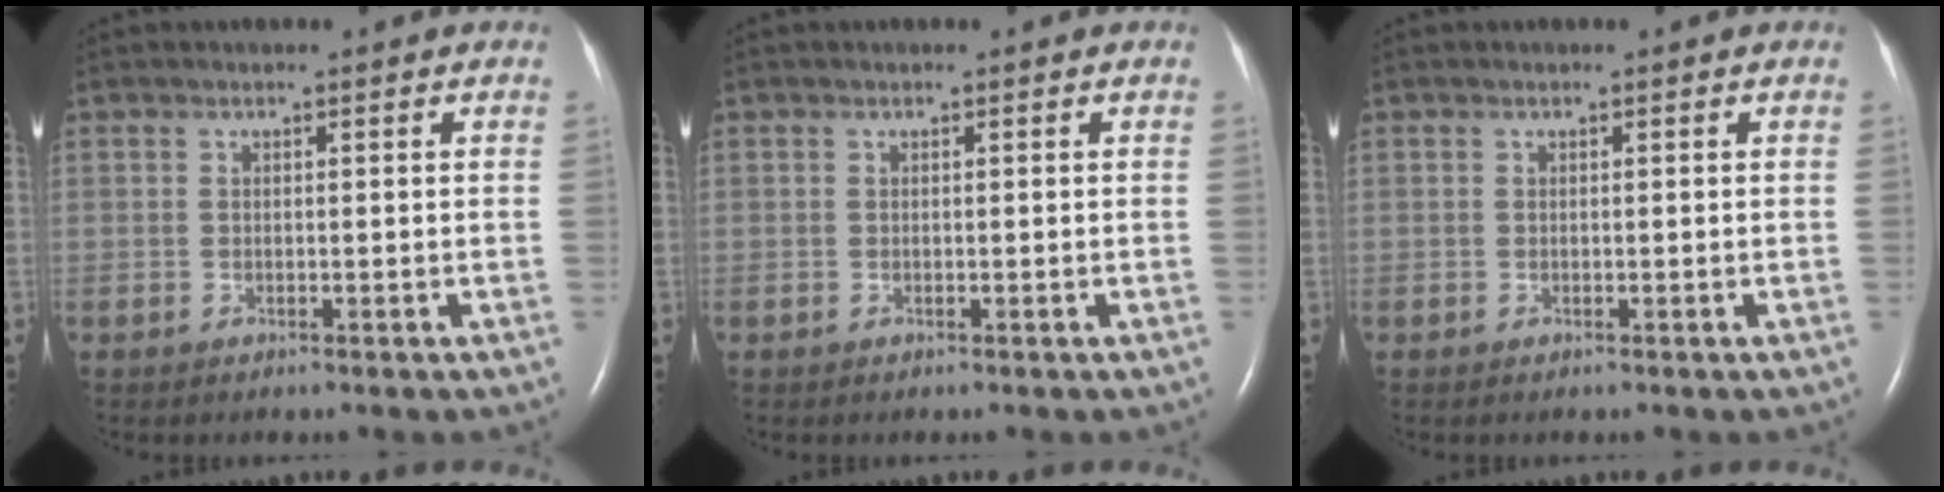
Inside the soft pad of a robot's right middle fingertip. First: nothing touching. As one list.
[{"total": 0.0}, {"total": 0.0}]